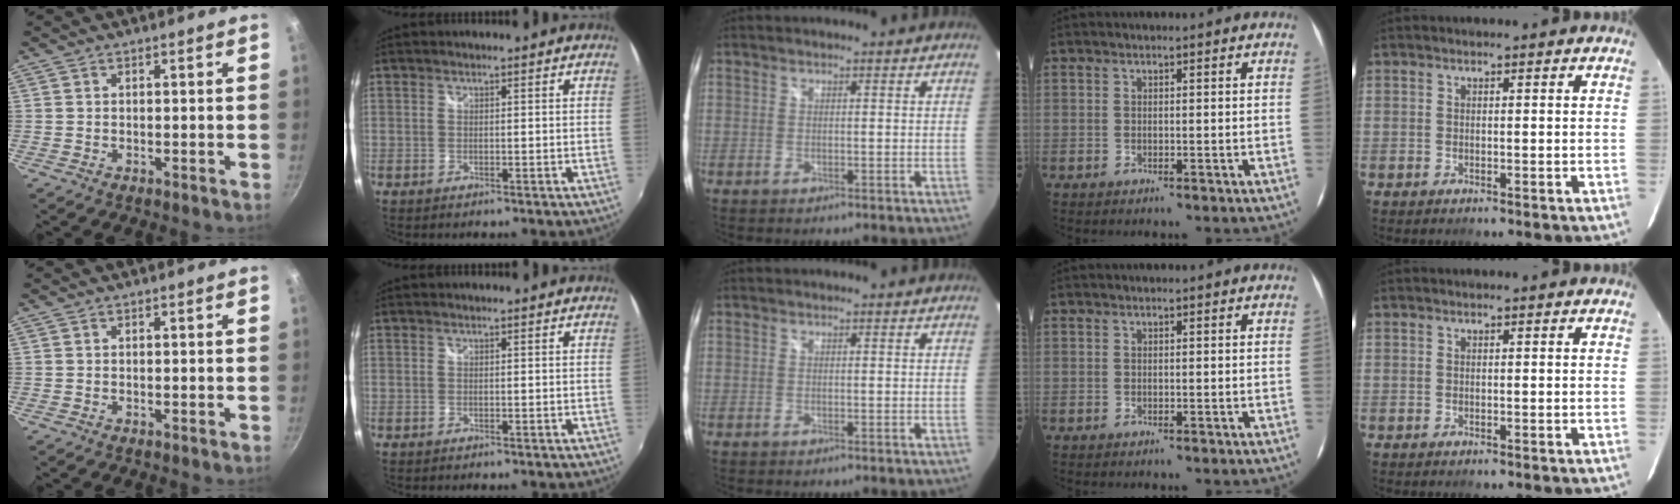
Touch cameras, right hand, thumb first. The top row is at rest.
{}